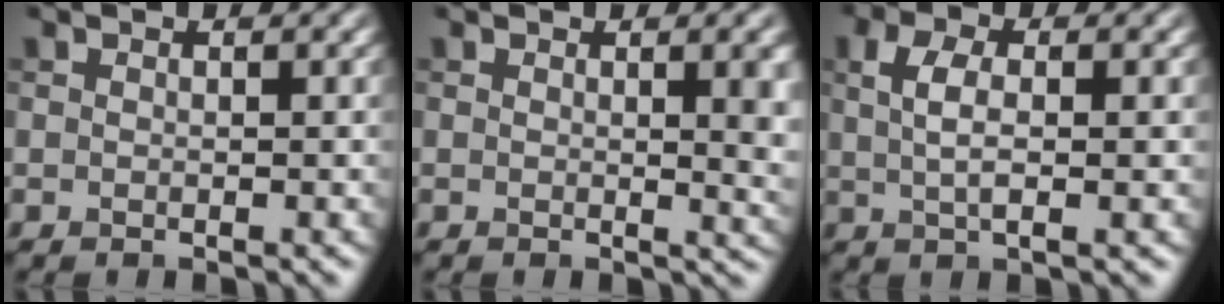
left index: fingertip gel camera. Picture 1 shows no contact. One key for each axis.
{"total": 4.1, "fx": 0.7, "fy": 1.3, "fz": 3.8, "tx": -0.033, "ty": 0.001, "tz": 0.009}
{"total": 3.8, "fx": 0.6, "fy": 1.5, "fz": 3.5, "tx": -0.067, "ty": 0.004, "tz": 0.008}